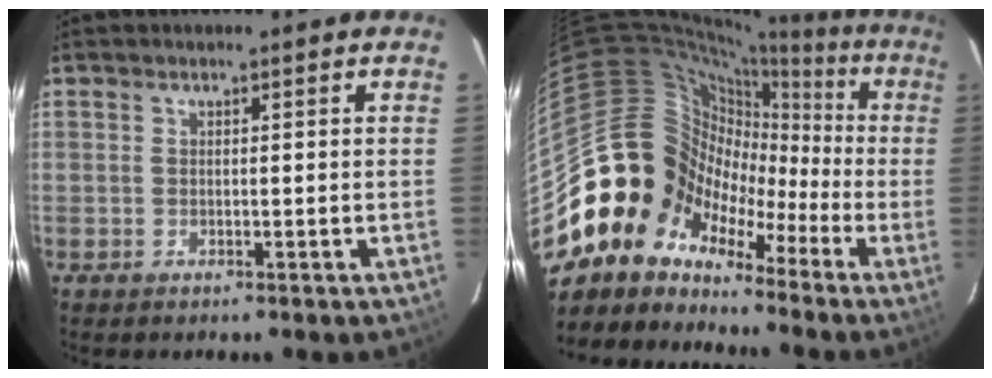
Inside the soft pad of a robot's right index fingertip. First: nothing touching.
{"total": 14.2, "force": [-5.0, 12.7, 4.0], "torque": [-0.081, 0.022, -0.106]}